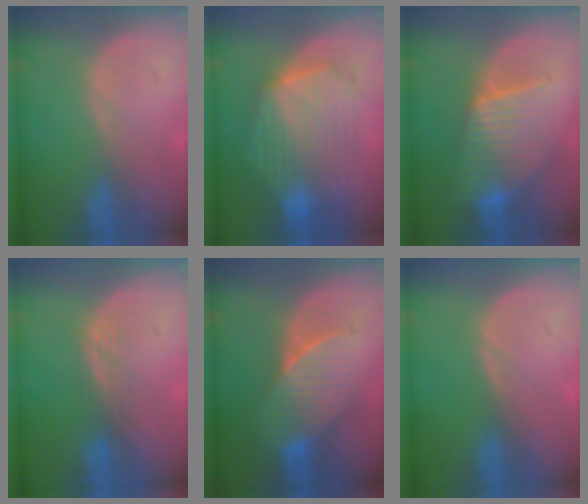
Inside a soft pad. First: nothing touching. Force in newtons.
{"total": 10.3, "press": 10.3, "slide": 0.9}
{"total": 8.4, "press": 8.4, "slide": 0.5}
{"total": 1.8, "press": 1.7, "slide": 0.2}
{"total": 7.2, "press": 7.0, "slide": 1.3}
{"total": 0.0}